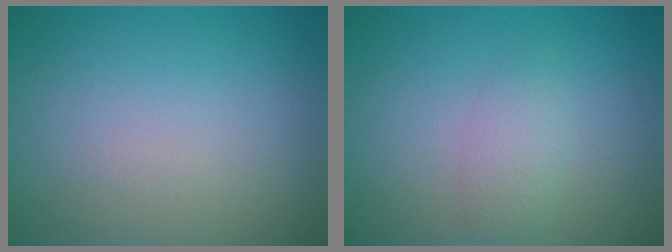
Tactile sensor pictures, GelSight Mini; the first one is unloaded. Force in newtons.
{"total": 1.9, "press": 1.9, "slide": 0.1}